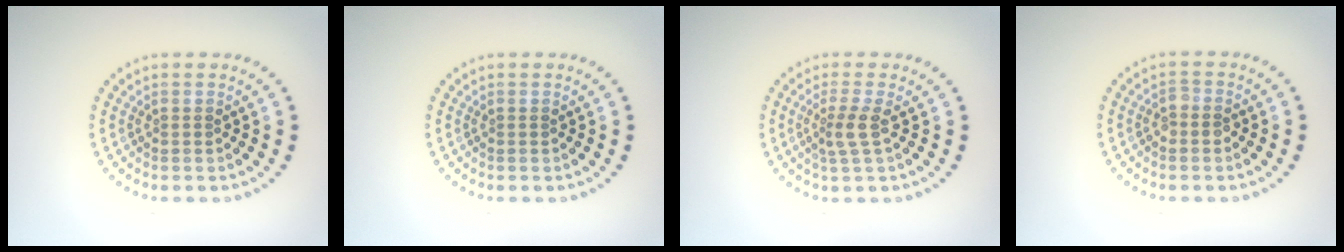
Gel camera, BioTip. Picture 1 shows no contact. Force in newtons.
{"total": 0.0}
{"total": 2.1, "press": 1.5, "slide": 1.4}
{"total": 1.1, "press": 1.0, "slide": 0.5}